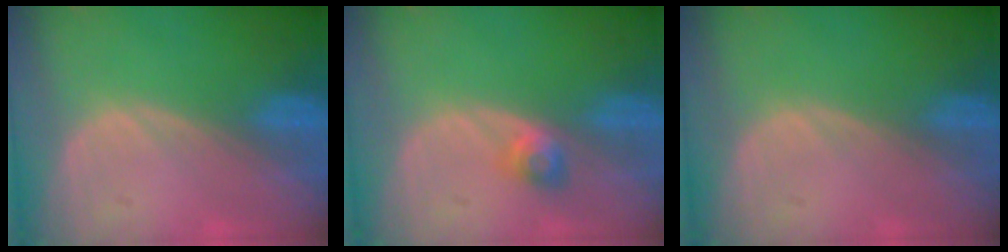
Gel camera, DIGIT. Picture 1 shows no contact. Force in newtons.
{"total": 2.6, "press": 2.3, "slide": 1.2}
{"total": 0.0}